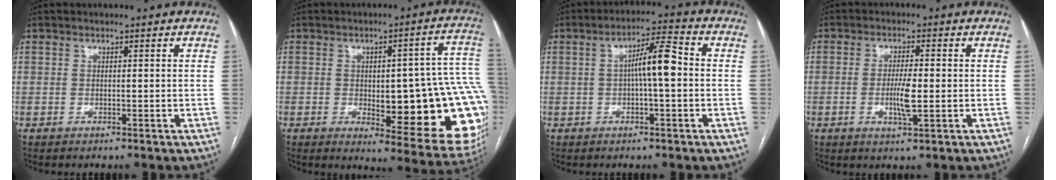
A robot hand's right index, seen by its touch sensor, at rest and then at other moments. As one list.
[{"total": 23.3, "force": [-3.2, 6.2, 22.2], "torque": [-0.177, 0.020, -0.016]}, {"total": 7.0, "force": [0.1, 0.8, 7.0], "torque": [-0.120, 0.020, -0.001]}, {"total": 4.8, "force": [-0.7, 0.6, 4.7], "torque": [-0.093, -0.007, -0.011]}]